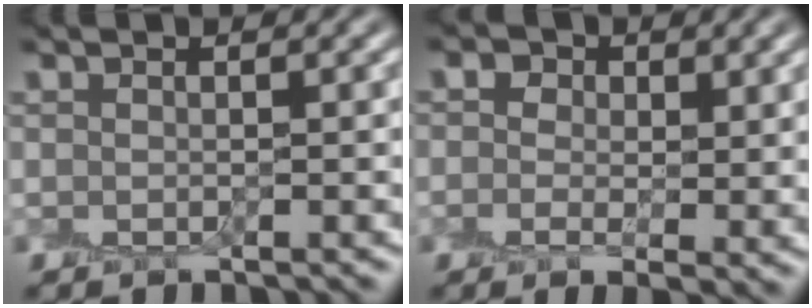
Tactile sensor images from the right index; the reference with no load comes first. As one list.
[{"total": 4.0, "force": [0.6, 2.5, 3.0], "torque": [-0.042, -0.001, 0.005]}]